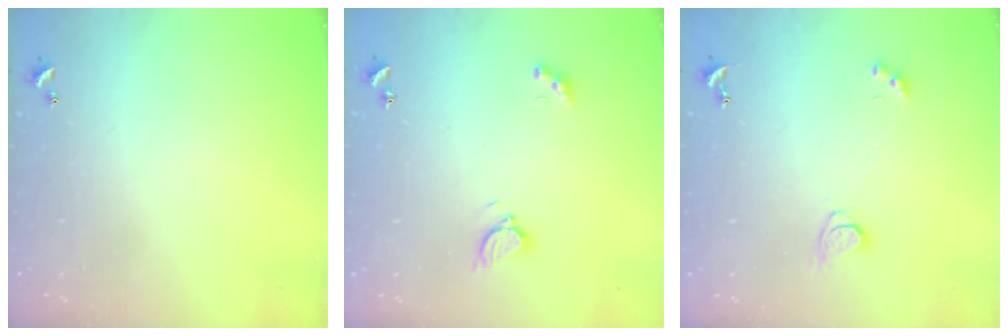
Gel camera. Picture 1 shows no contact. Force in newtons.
{"total": 2.9, "press": 2.8, "slide": 0.7}
{"total": 1.9, "press": 1.9, "slide": 0.4}